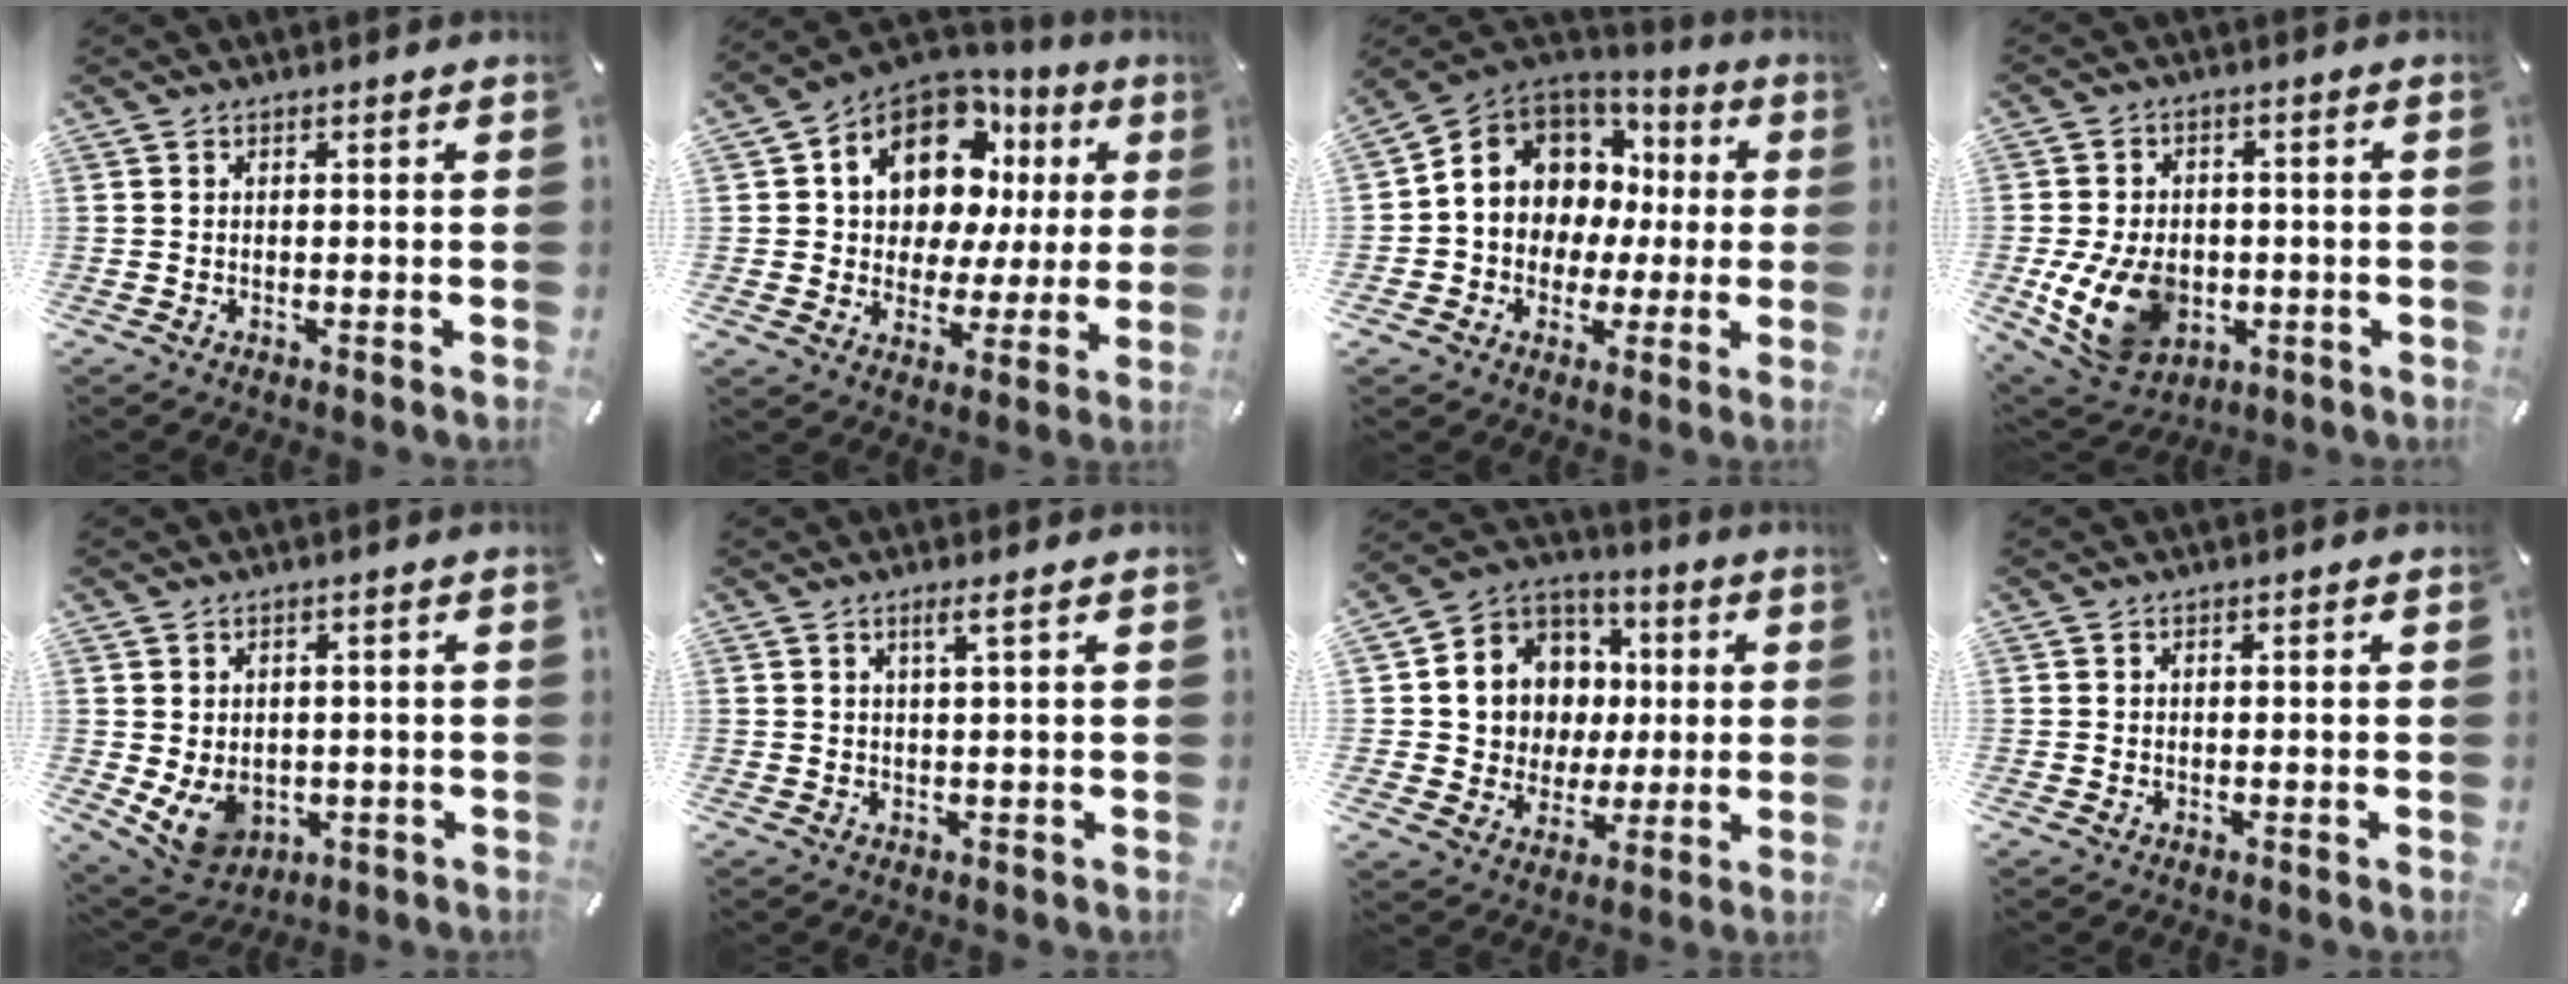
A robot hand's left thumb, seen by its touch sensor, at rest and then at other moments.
{"total": 12.6, "force": [6.6, 9.3, 5.4], "torque": [-0.103, -0.044, 0.122]}
{"total": 10.3, "force": [1.5, 9.8, 3.1], "torque": [-0.073, -0.026, 0.034]}
{"total": 13.6, "force": [-3.0, 10.1, 8.6], "torque": [-0.183, 0.005, -0.052]}
{"total": 7.3, "force": [-0.7, 6.1, 4.0], "torque": [-0.073, -0.004, -0.010]}
{"total": 2.6, "force": [1.2, -0.1, 2.3], "torque": [-0.046, -0.002, 0.019]}
{"total": 12.3, "force": [0.7, 12.2, 2.0], "torque": [-0.041, -0.014, 0.026]}
{"total": 0.0}